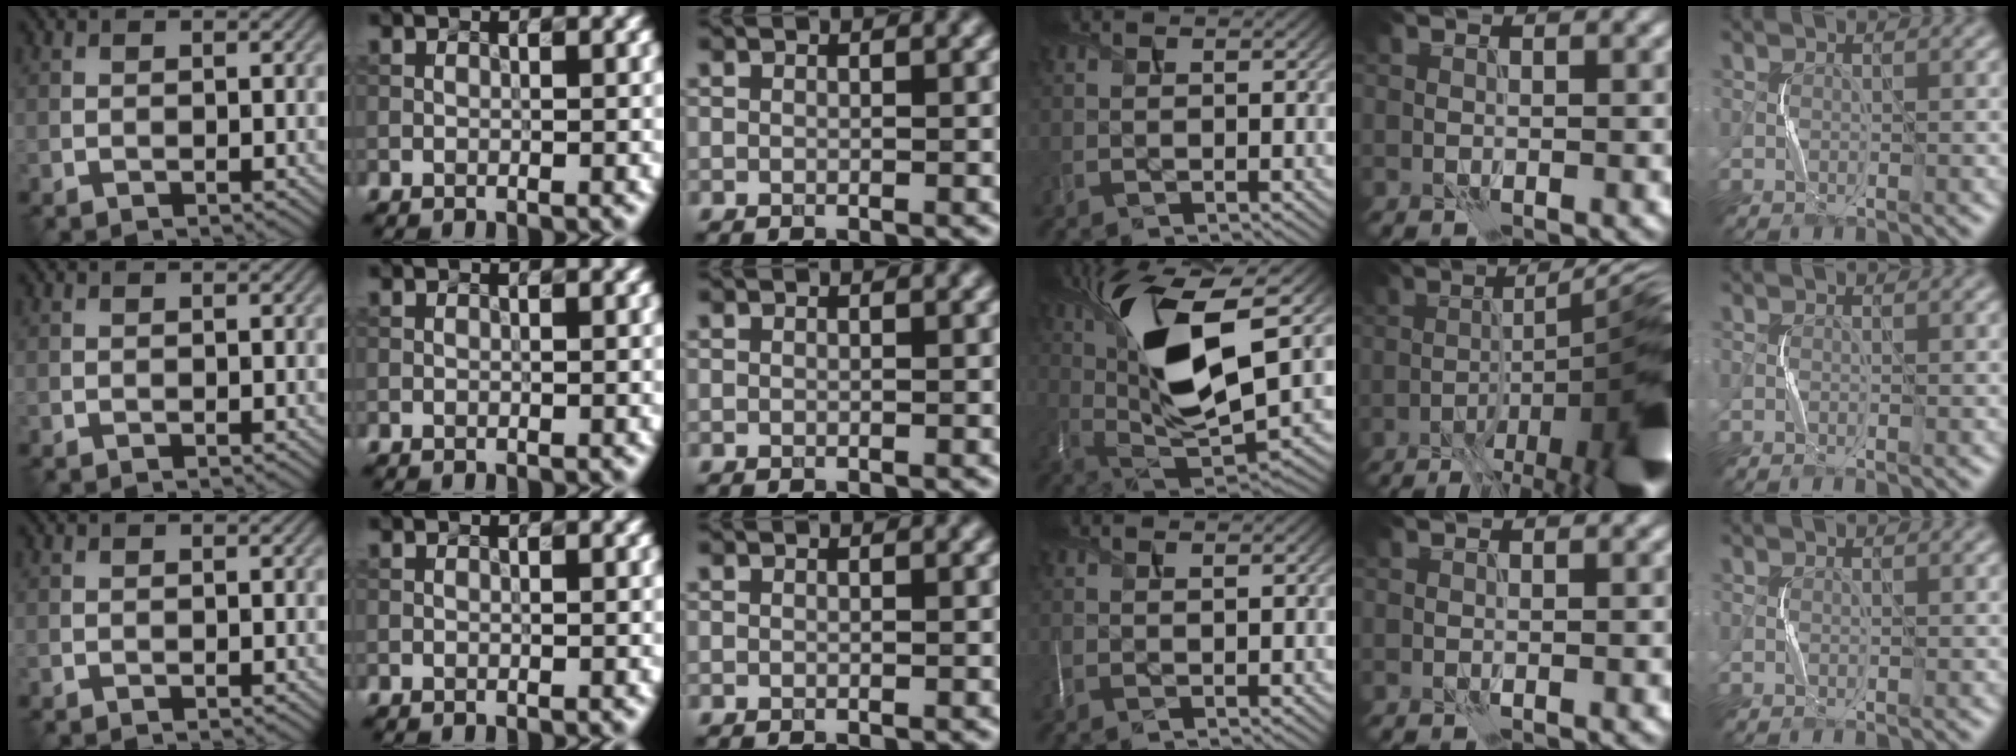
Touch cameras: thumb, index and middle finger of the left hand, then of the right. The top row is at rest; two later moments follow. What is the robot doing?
{"motion": "squeeze", "object": "paper clamp"}